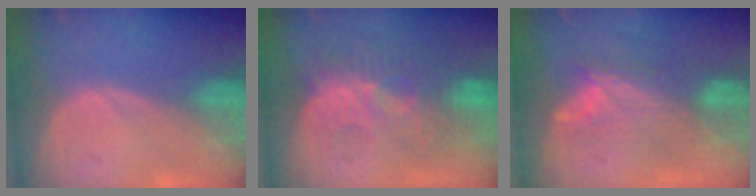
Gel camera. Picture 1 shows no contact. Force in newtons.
{"total": 9.4, "press": 8.9, "slide": 3.0}
{"total": 6.9, "press": 6.6, "slide": 2.2}